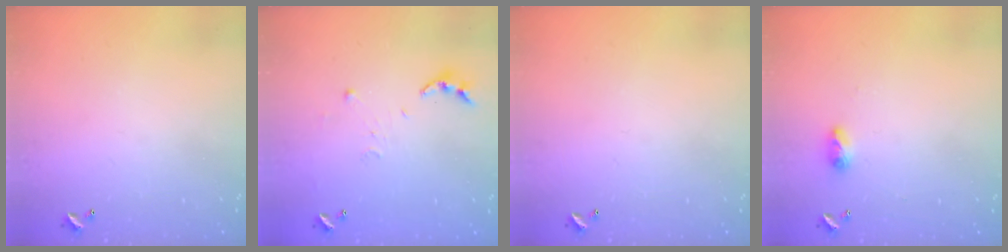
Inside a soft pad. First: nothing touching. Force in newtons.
{"total": 4.9, "press": 4.8, "slide": 0.5}
{"total": 0.0}
{"total": 4.1, "press": 4.1, "slide": 0.5}